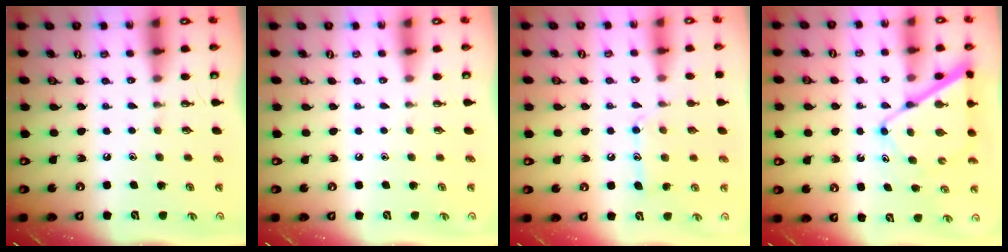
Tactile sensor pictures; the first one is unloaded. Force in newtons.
{"total": 0.0}
{"total": 10.2, "press": 10.2, "slide": 0.6}
{"total": 10.7, "press": 10.6, "slide": 1.0}